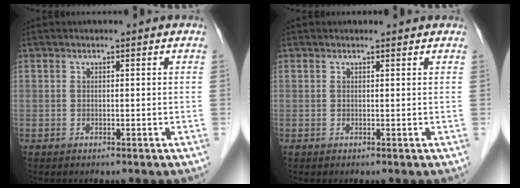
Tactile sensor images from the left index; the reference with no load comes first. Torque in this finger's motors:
{"motor_torque": [0.25, -0.14, -0.02, -0.01]}